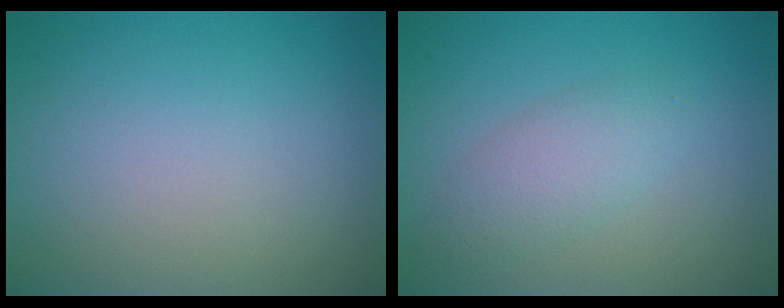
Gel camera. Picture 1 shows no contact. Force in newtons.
{"total": 2.7, "press": 2.7, "slide": 0.0}